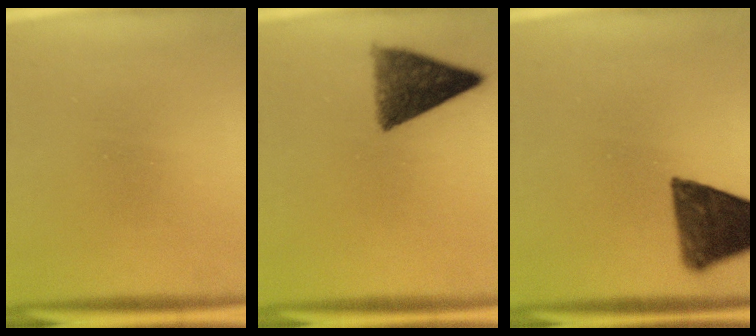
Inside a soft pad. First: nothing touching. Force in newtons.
{"total": 8.8}
{"total": 11.5}